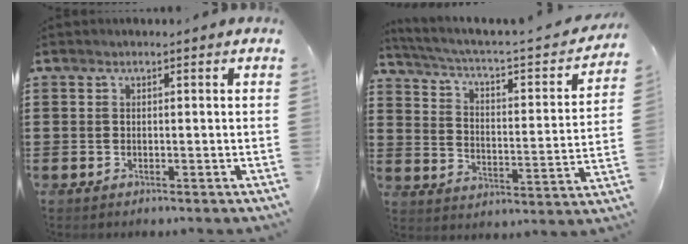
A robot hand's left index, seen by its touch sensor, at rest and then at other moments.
{"total": 2.8, "force": [1.6, 0.5, 2.2], "torque": [-0.059, -0.027, 0.013]}